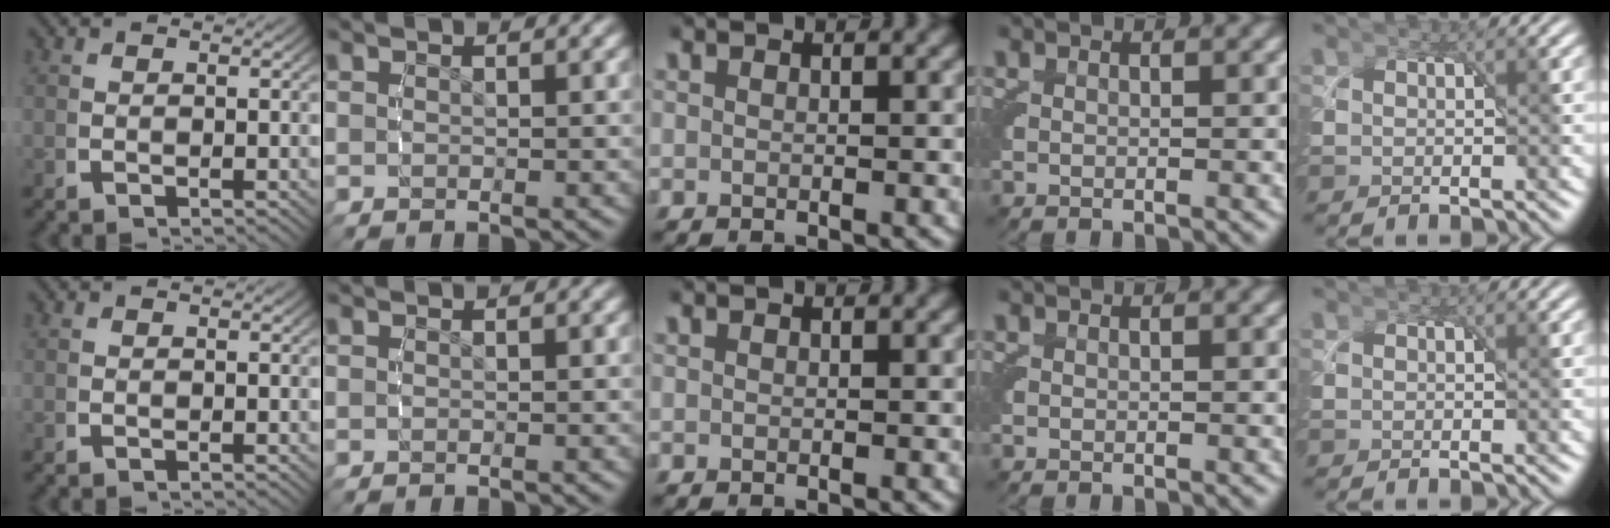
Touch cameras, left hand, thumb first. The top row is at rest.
{}